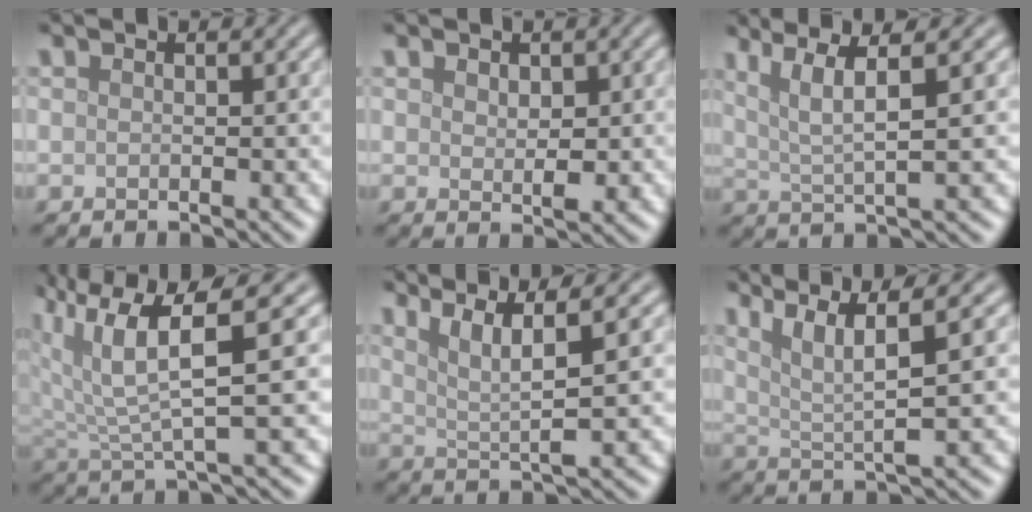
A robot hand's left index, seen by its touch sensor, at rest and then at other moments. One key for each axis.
{"total": 1.8, "fx": 0.5, "fy": 1.1, "fz": 1.4, "tx": -0.021, "ty": -0.005, "tz": 0.012}
{"total": 4.5, "fx": 2.1, "fy": 0.7, "fz": 4.0, "tx": -0.075, "ty": 0.004, "tz": 0.043}
{"total": 6.4, "fx": 2.5, "fy": 1.7, "fz": 5.7, "tx": -0.126, "ty": 0.004, "tz": 0.048}
{"total": 4.2, "fx": 2.1, "fy": 0.6, "fz": 3.5, "tx": -0.065, "ty": 0.003, "tz": 0.042}
{"total": 5.5, "fx": 2.8, "fy": 0.8, "fz": 4.7, "tx": -0.083, "ty": 0.009, "tz": 0.055}